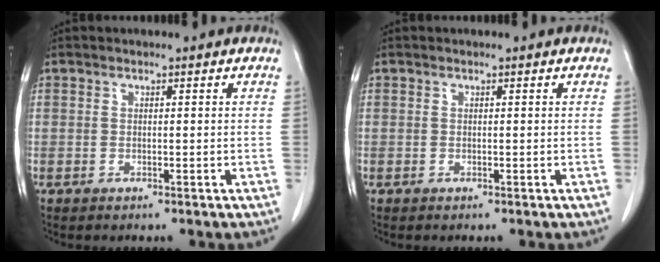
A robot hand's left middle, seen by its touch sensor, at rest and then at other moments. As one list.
[{"total": 0.0}]